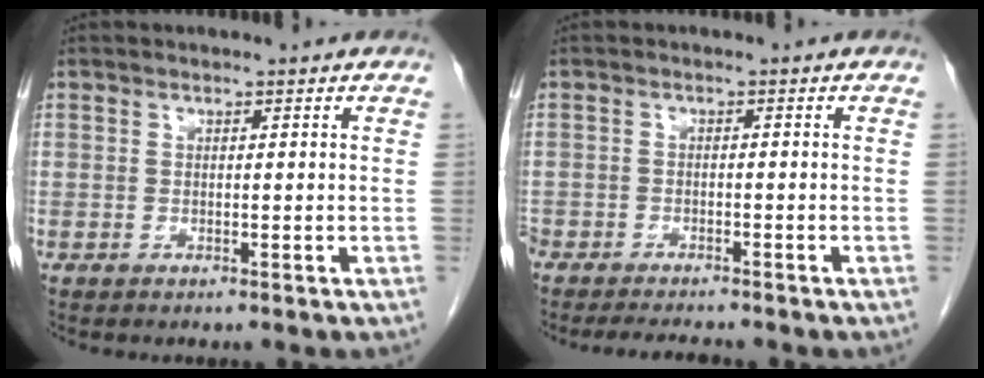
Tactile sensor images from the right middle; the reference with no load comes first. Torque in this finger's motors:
{"motor_torque": [0.13, -0.10, 0.08, 0.09]}